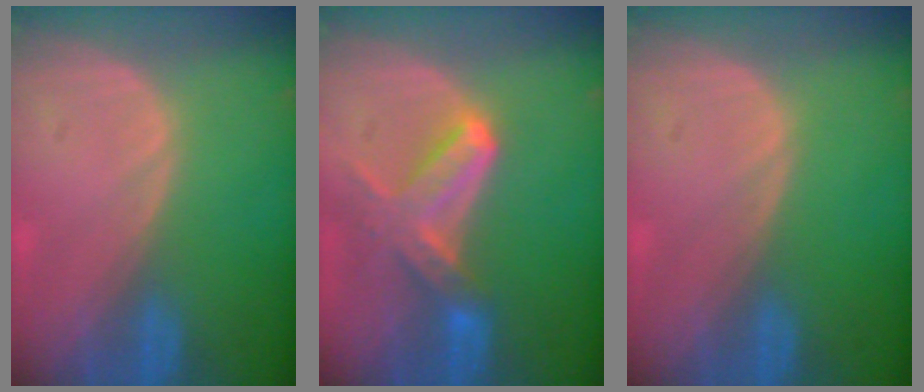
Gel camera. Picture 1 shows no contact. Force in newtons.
{"total": 6.7, "press": 6.6, "slide": 1.3}
{"total": 0.0}